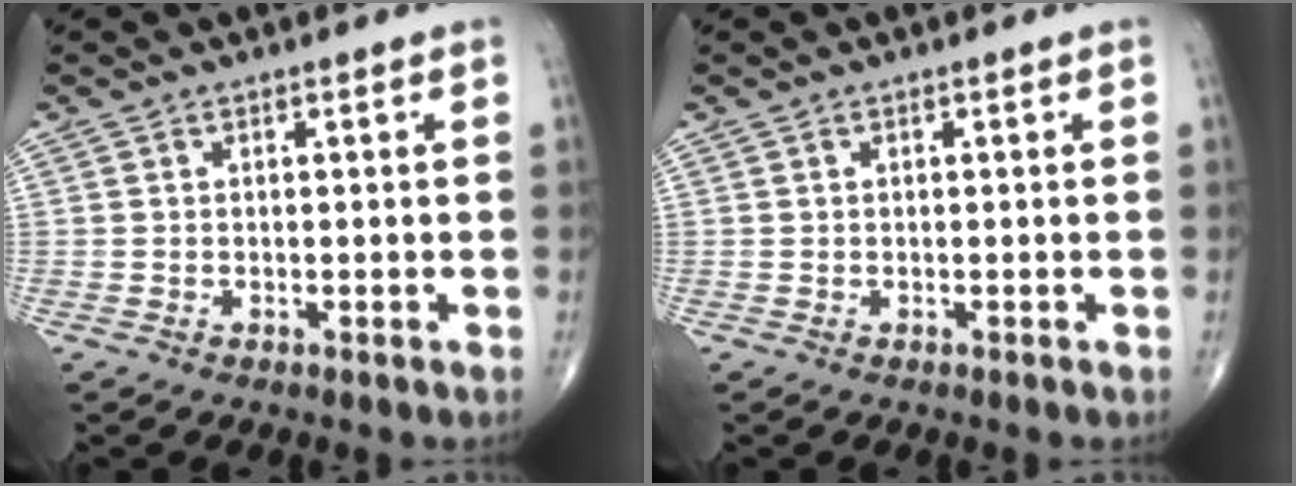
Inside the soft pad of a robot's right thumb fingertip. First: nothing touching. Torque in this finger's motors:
{"motor_torque": [0.12, 0.12, -0.07, 0.02, 0.03]}